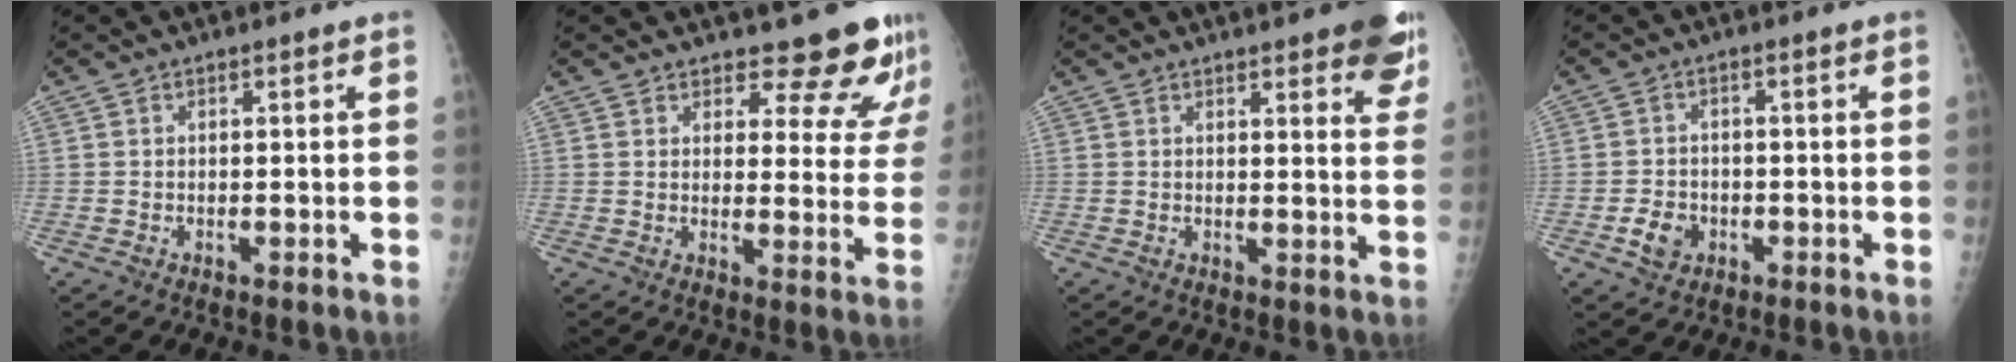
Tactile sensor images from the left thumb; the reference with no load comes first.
{"total": 11.2, "force": [10.1, 3.6, 3.1], "torque": [0.003, -0.077, 0.112]}
{"total": 10.7, "force": [7.1, 3.0, 7.5], "torque": [-0.061, -0.029, 0.076]}
{"total": 4.2, "force": [-1.6, 3.3, 2.1], "torque": [-0.028, 0.008, -0.025]}